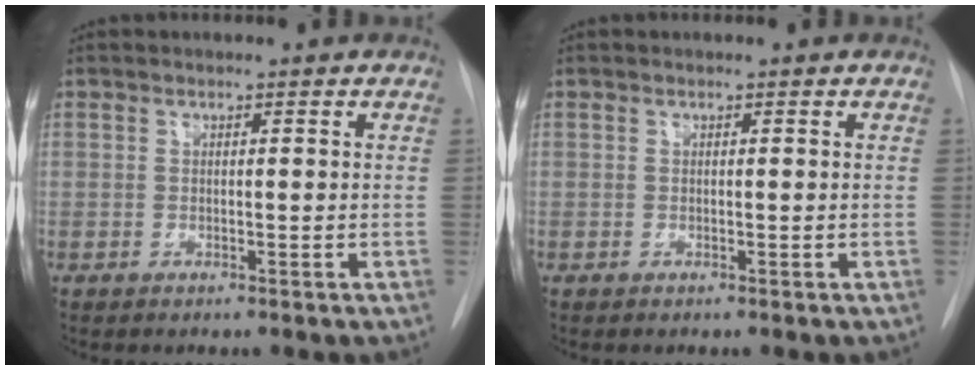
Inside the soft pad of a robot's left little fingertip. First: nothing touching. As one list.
[{"total": 0.0}]